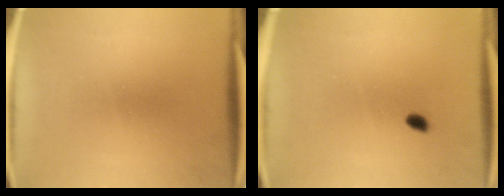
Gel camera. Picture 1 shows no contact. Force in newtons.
{"total": 1.3}